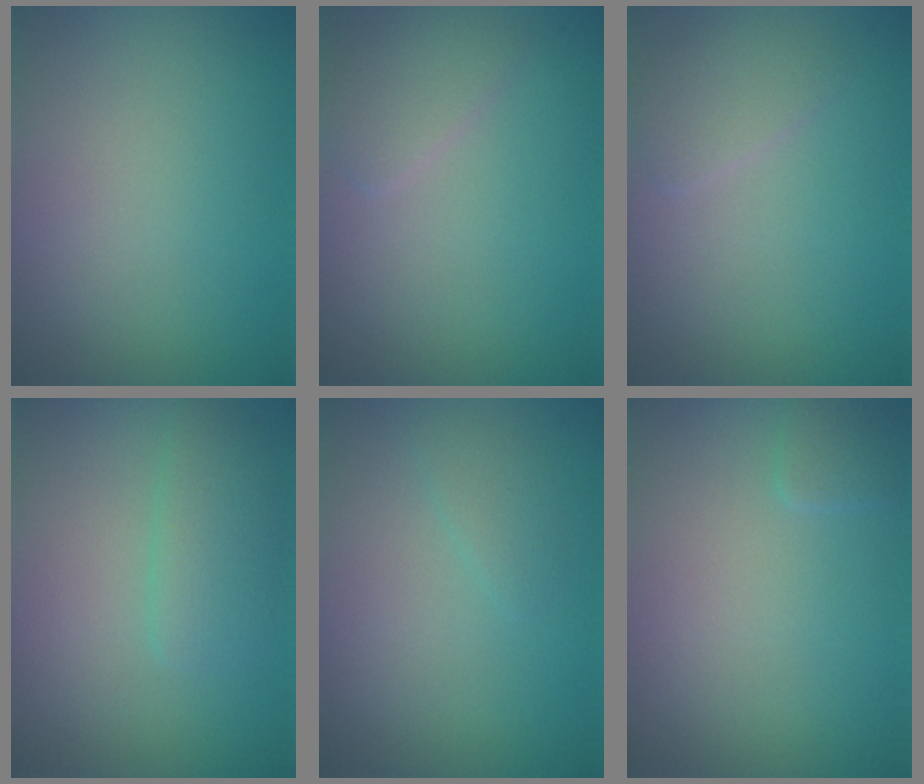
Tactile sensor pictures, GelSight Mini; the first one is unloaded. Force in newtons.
{"total": 1.8, "press": 1.8, "slide": 0.1}
{"total": 1.7, "press": 1.7, "slide": 0.1}
{"total": 2.3, "press": 2.3, "slide": 0.1}
{"total": 1.1, "press": 1.1, "slide": 0.1}
{"total": 0.9, "press": 0.9, "slide": 0.1}